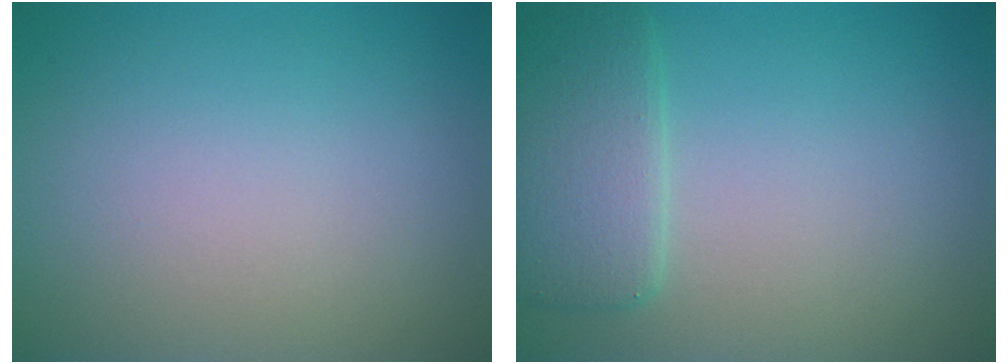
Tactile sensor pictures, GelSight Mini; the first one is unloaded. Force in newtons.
{"total": 3.5, "press": 3.5, "slide": 0.1}